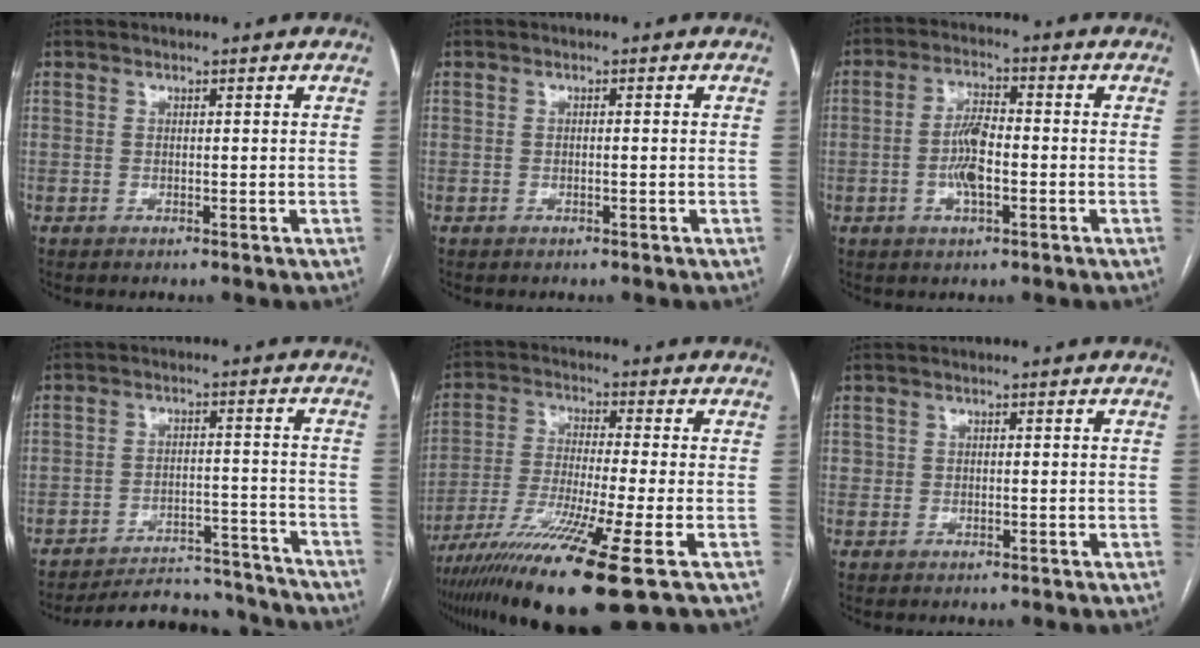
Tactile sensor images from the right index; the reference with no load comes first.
{"total": 0.6, "force": [-0.2, 0.0, 0.6], "torque": [-0.011, 0.002, -0.001]}
{"total": 6.1, "force": [-1.3, 1.8, 5.6], "torque": [-0.117, 0.006, -0.026]}
{"total": 15.3, "force": [-14.8, 3.0, 1.8], "torque": [-0.020, 0.020, -0.196]}
{"total": 15.8, "force": [-9.4, -1.0, 12.7], "torque": [-0.237, -0.046, -0.169]}
{"total": 0.8, "force": [-0.1, 0.7, 0.4], "torque": [-0.010, 0.012, 0.002]}